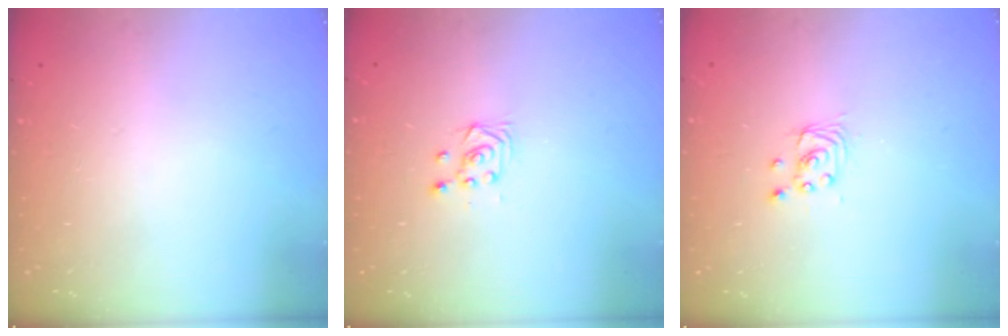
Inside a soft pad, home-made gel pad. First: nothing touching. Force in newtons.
{"total": 3.6, "press": 3.5, "slide": 1.2}
{"total": 2.4, "press": 2.4, "slide": 0.2}